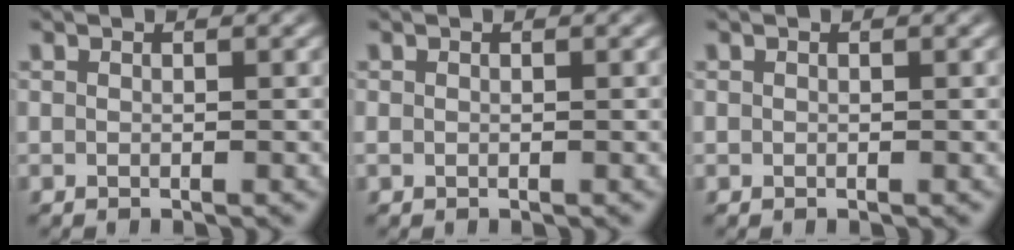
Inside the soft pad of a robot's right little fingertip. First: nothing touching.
{"total": 0.6, "force": [-0.3, 0.5, 0.1], "torque": [-0.008, -0.008, -0.002]}
{"total": 0.0}